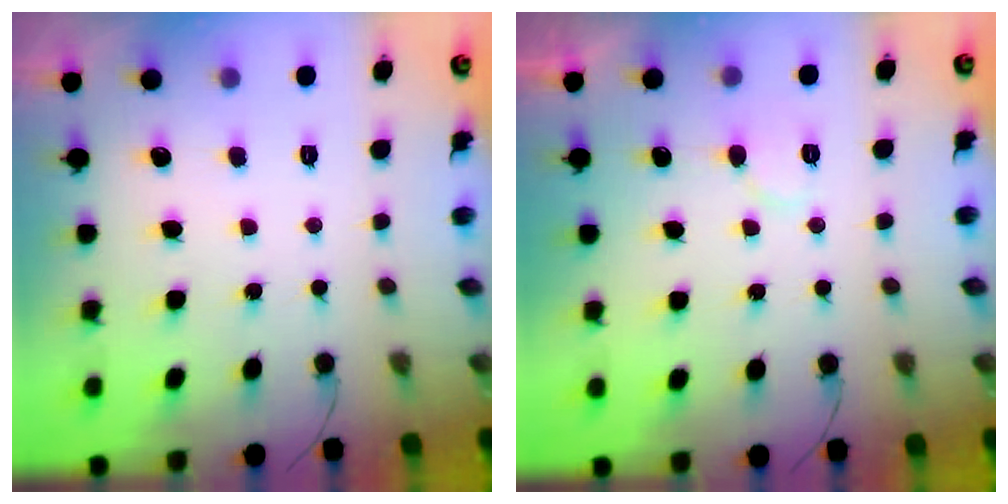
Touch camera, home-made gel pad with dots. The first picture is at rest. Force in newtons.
{"total": 5.3, "press": 5.3, "slide": 0.5}